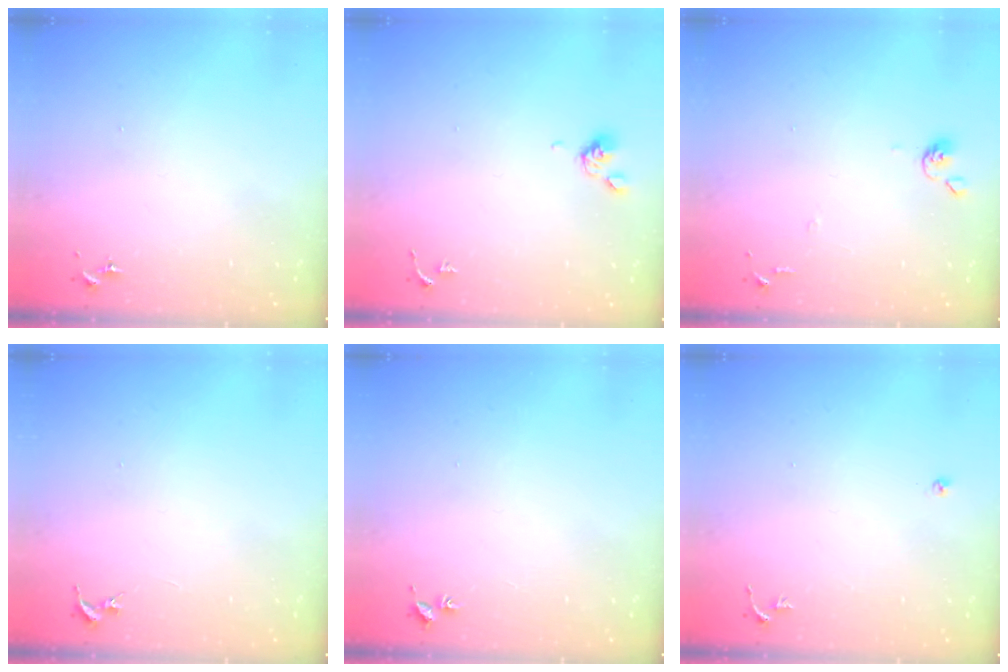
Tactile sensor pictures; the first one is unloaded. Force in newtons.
{"total": 5.4, "press": 5.2, "slide": 1.4}
{"total": 5.9, "press": 5.8, "slide": 0.7}
{"total": 0.0}
{"total": 2.0, "press": 2.0, "slide": 0.2}
{"total": 4.7, "press": 4.7, "slide": 0.5}